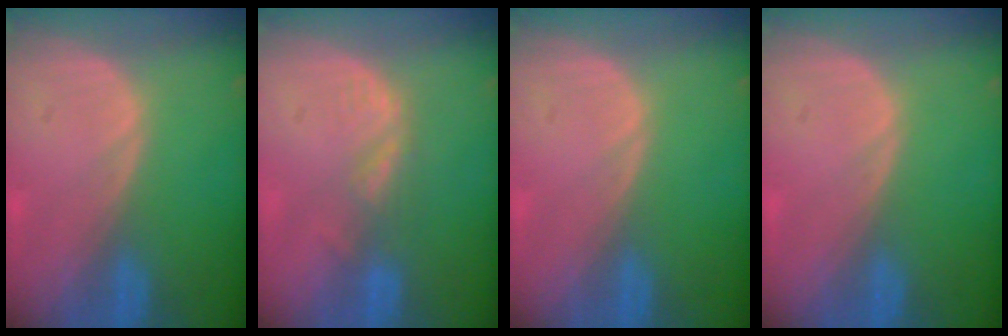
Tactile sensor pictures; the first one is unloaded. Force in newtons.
{"total": 3.2, "press": 2.6, "slide": 1.9}
{"total": 0.0}
{"total": 0.0}